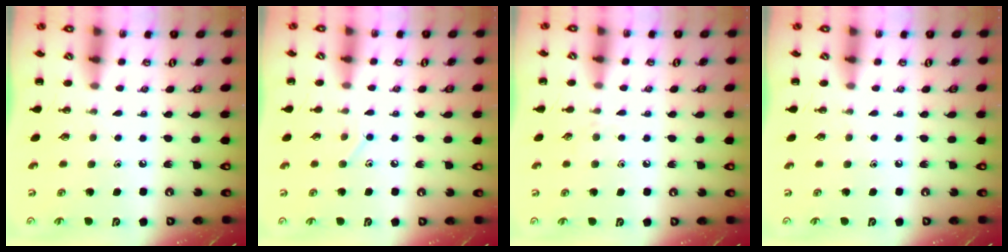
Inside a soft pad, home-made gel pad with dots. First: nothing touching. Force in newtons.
{"total": 6.3, "press": 6.0, "slide": 1.9}
{"total": 2.5, "press": 2.3, "slide": 0.9}
{"total": 0.0}